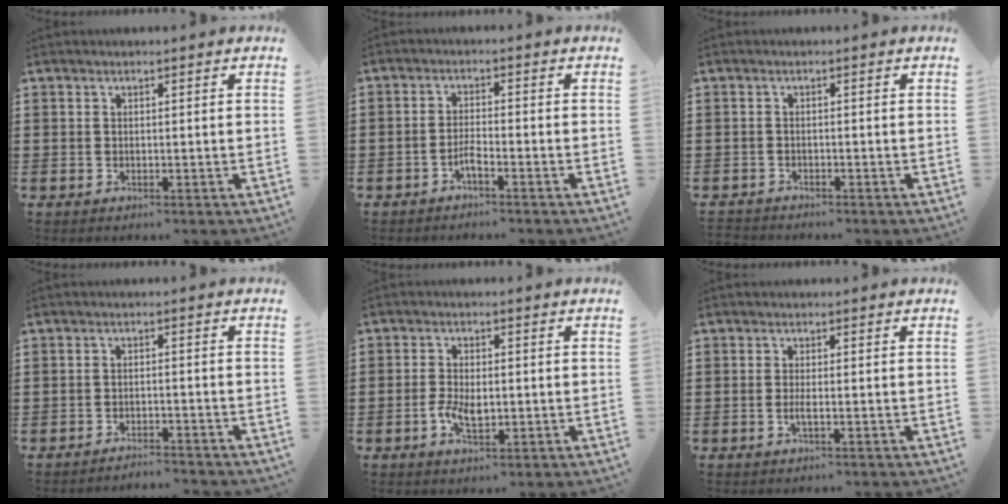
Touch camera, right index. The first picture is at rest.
{"total": 2.2, "force": [-1.6, 0.3, 1.5], "torque": [-0.034, 0.000, -0.032]}
{"total": 1.0, "force": [-1.0, 0.2, -0.2], "torque": [0.000, 0.005, -0.023]}
{"total": 2.2, "force": [-2.2, 0.0, 0.2], "torque": [-0.008, 0.002, -0.046]}
{"total": 3.9, "force": [-0.9, 2.0, 3.2], "torque": [-0.065, 0.003, -0.016]}
{"total": 1.6, "force": [-0.5, 0.1, 1.5], "torque": [-0.033, -0.004, -0.011]}